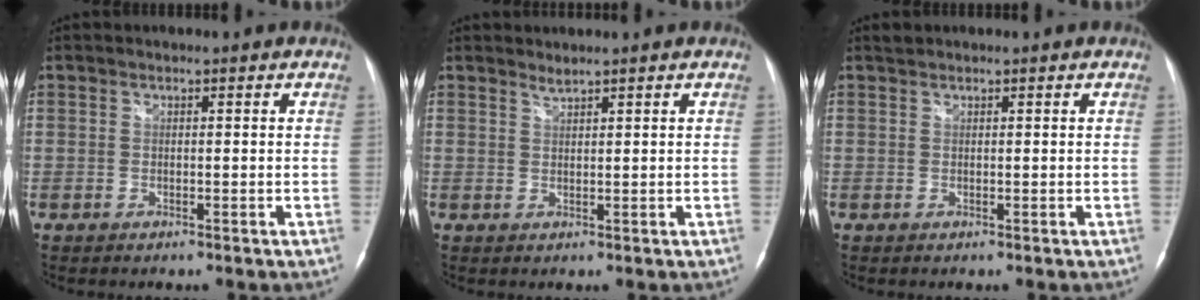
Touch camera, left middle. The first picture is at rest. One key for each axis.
{"total": 1.0, "fx": 0.9, "fy": -0.2, "fz": 0.1, "tx": -0.004, "ty": -0.004, "tz": 0.019}
{"total": 0.7, "fx": 0.7, "fy": 0.1, "fz": 0.0, "tx": -0.010, "ty": 0.007, "tz": 0.017}